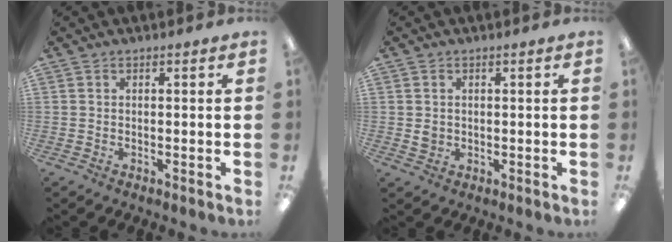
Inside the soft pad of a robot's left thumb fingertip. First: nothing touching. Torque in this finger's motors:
{"motor_torque": [-0.12, 0.12, 0.00, -0.03, 0.00]}